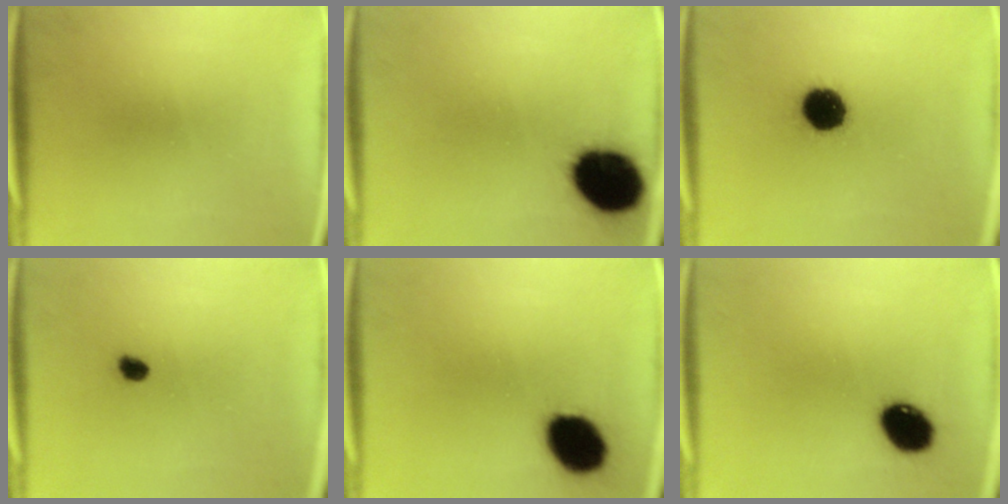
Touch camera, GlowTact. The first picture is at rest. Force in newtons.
{"total": 17.8}
{"total": 11.0}
{"total": 3.0}
{"total": 14.1}
{"total": 9.7}